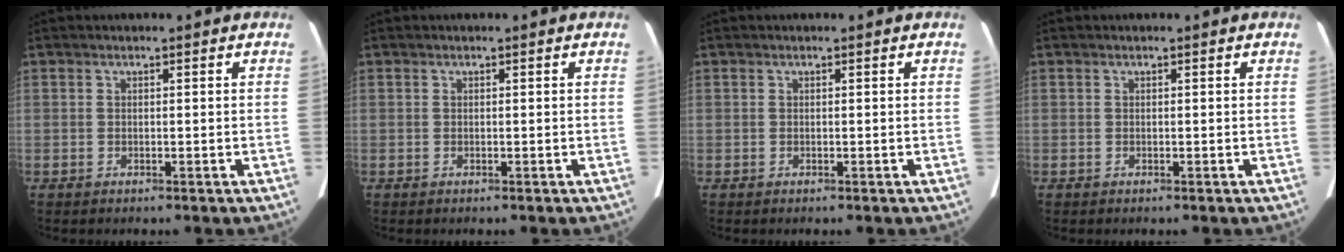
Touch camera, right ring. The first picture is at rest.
{"total": 0.0}
{"total": 0.0}
{"total": 0.0}